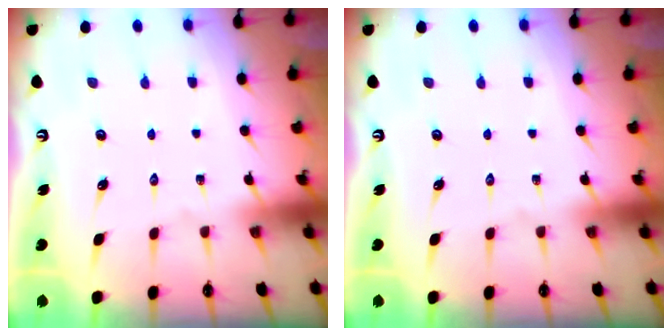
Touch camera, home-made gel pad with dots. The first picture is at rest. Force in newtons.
{"total": 0.0}